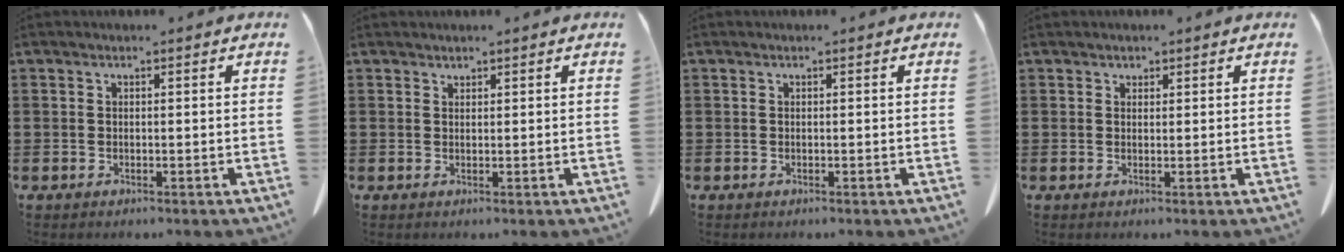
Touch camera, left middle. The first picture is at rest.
{"total": 0.9, "force": [0.9, 0.2, 0.0], "torque": [-0.003, -0.003, 0.019]}
{"total": 0.0}
{"total": 0.9, "force": [0.8, 0.5, 0.0], "torque": [-0.004, -0.001, 0.017]}